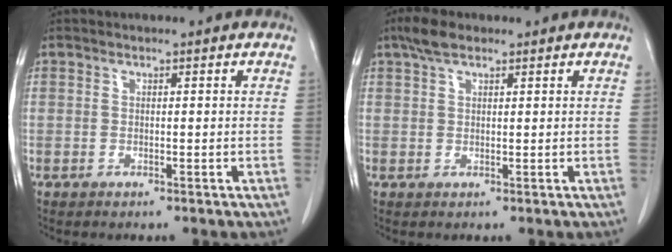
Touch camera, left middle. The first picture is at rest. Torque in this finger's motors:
{"motor_torque": [0.09, -0.09, -0.46, -0.10]}